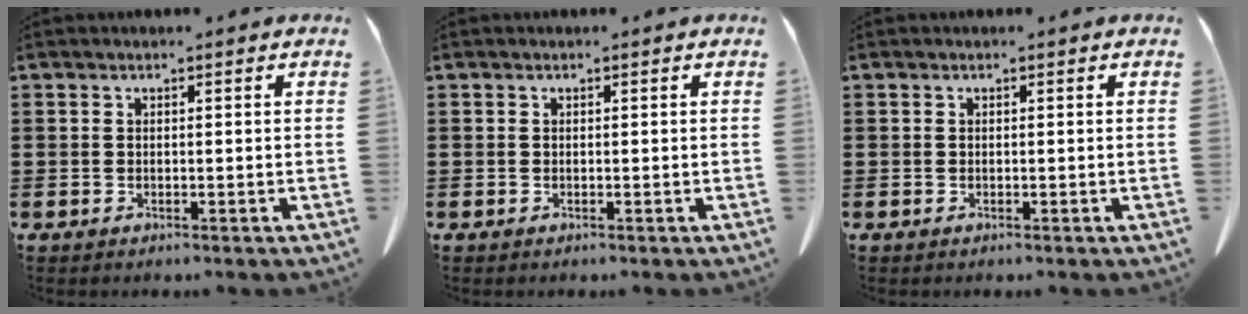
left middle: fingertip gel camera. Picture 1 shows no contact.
{"total": 0.0}
{"total": 0.0}